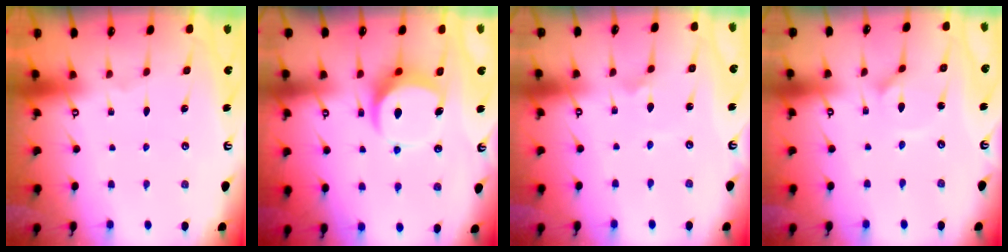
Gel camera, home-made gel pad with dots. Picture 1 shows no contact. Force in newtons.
{"total": 9.4, "press": 9.3, "slide": 1.4}
{"total": 2.4, "press": 2.4, "slide": 0.5}
{"total": 1.2, "press": 1.2, "slide": 0.2}